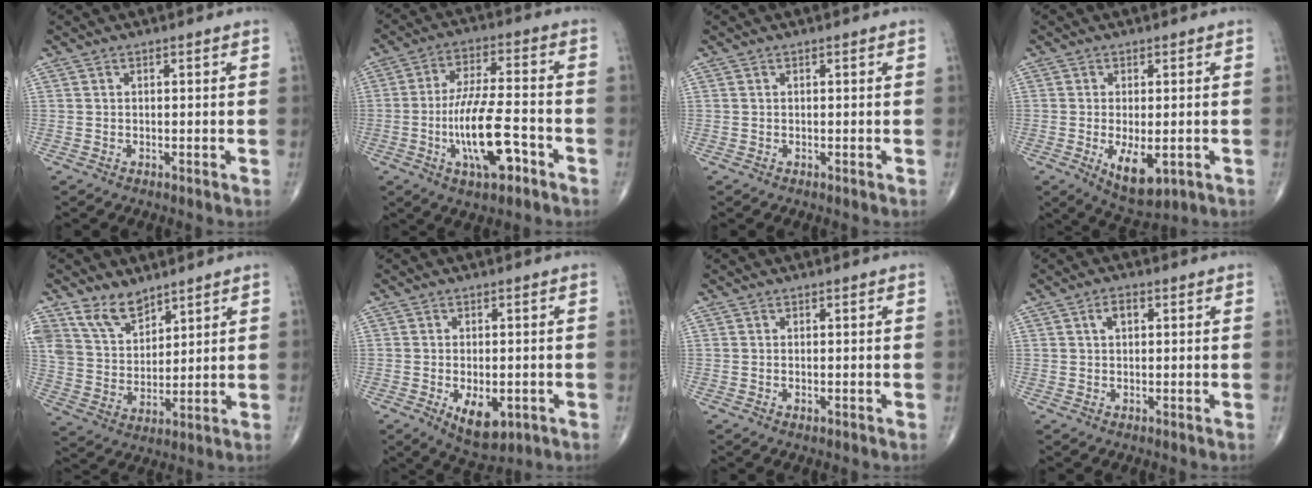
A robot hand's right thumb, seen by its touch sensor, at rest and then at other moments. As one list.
[{"total": 13.8, "force": [-4.8, 4.6, 12.0], "torque": [-0.219, 0.025, -0.081]}, {"total": 0.0}, {"total": 7.7, "force": [-2.0, 3.5, 6.5], "torque": [-0.103, -0.015, -0.020]}, {"total": 8.9, "force": [6.4, 5.0, 3.5], "torque": [-0.044, -0.040, 0.131]}, {"total": 7.8, "force": [-2.4, 4.1, 6.2], "torque": [-0.085, -0.004, -0.024]}, {"total": 0.7, "force": [-0.2, 0.3, 0.6], "torque": [-0.011, -0.001, -0.004]}, {"total": 2.5, "force": [0.8, 1.5, 1.8], "torque": [-0.030, 0.007, 0.012]}]